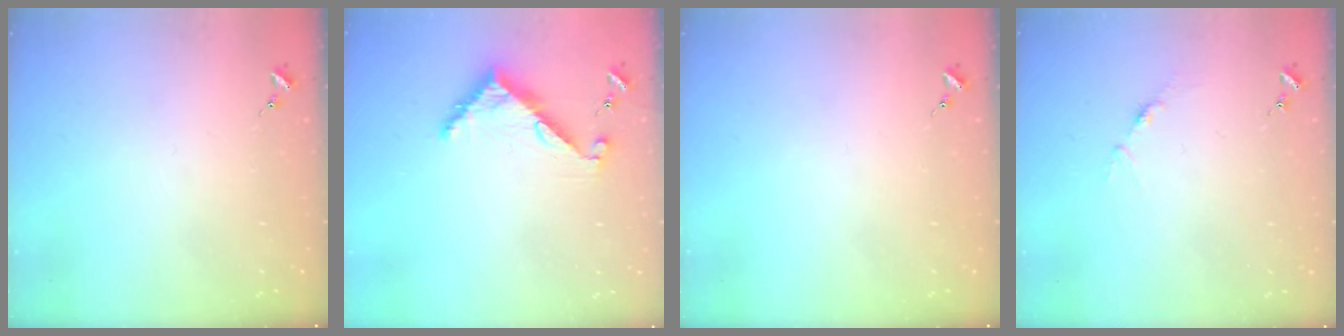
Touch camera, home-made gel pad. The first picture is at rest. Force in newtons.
{"total": 7.3, "press": 7.3, "slide": 0.6}
{"total": 0.0}
{"total": 3.8, "press": 3.8, "slide": 0.5}